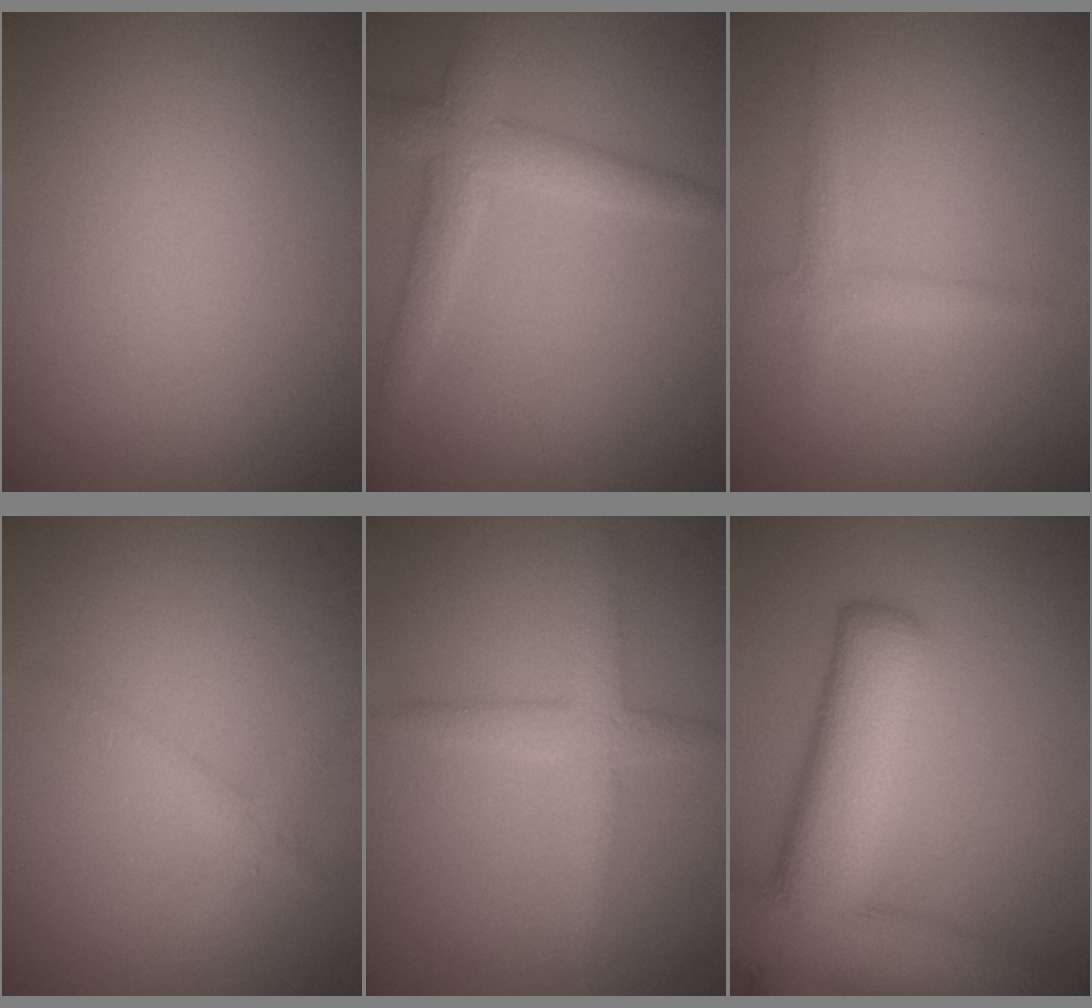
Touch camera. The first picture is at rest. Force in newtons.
{"total": 3.4, "press": 3.4, "slide": 0.1}
{"total": 1.5, "press": 1.5, "slide": 0.0}
{"total": 1.4, "press": 1.4, "slide": 0.0}
{"total": 2.7, "press": 2.7, "slide": 0.1}
{"total": 11.5, "press": 11.5, "slide": 0.7}